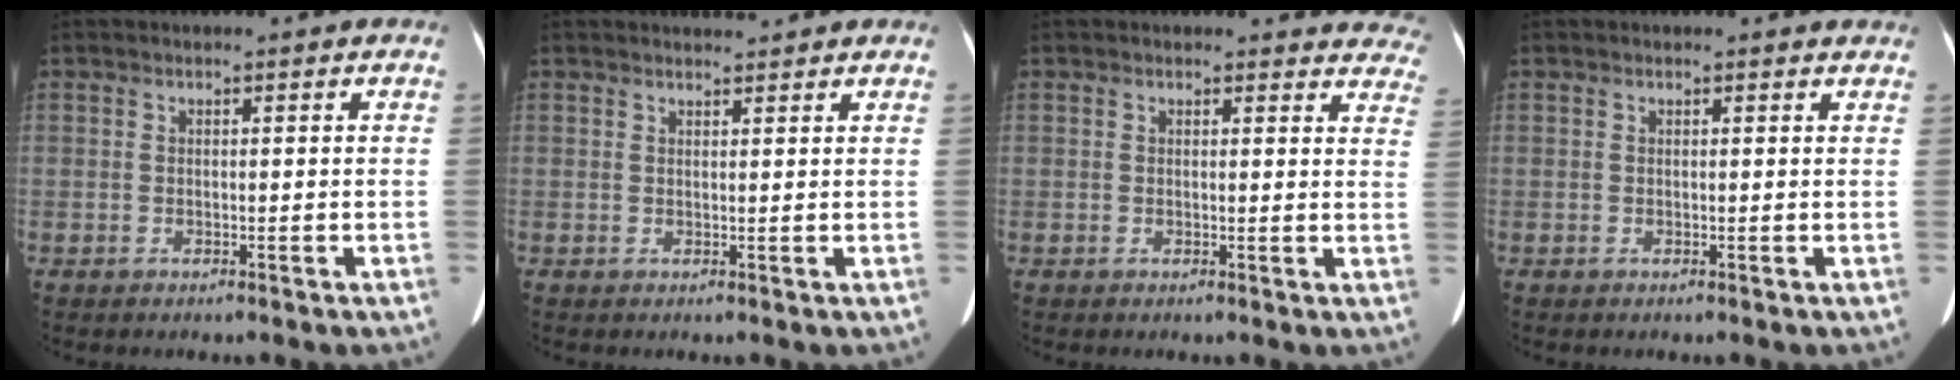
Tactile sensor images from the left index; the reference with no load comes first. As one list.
[{"total": 1.7, "force": [1.7, 0.1, 0.1], "torque": [-0.009, 0.007, 0.029]}, {"total": 11.7, "force": [11.1, 3.5, 1.4], "torque": [0.032, -0.043, 0.082]}, {"total": 2.1, "force": [2.0, 0.6, 0.2], "torque": [-0.008, 0.001, 0.010]}]